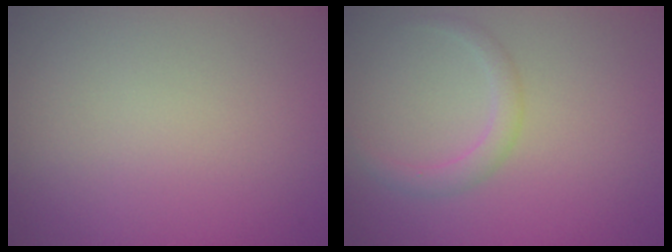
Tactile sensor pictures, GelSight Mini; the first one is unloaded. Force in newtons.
{"total": 1.7, "press": 1.7, "slide": 0.1}